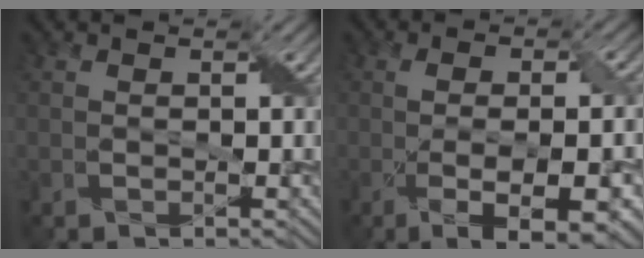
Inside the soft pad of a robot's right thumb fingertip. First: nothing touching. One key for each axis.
{"total": 8.8, "fx": -2.6, "fy": 2.9, "fz": 7.9, "tx": -0.126, "ty": -0.010, "tz": -0.018}